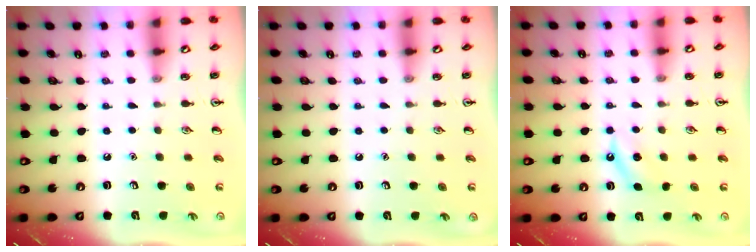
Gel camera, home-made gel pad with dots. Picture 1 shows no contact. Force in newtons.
{"total": 0.0}
{"total": 4.6, "press": 4.5, "slide": 1.3}